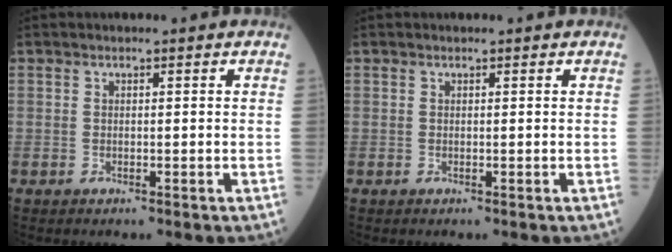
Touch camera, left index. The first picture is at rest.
{"total": 0.0}